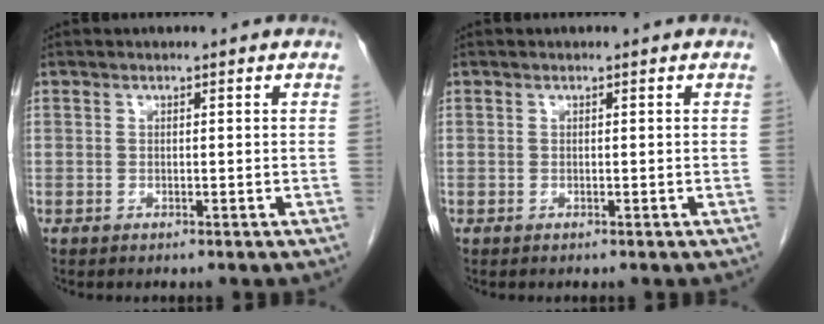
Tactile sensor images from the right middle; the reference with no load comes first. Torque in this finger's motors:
{"motor_torque": [0.00, 0.00, 0.00, 0.01]}